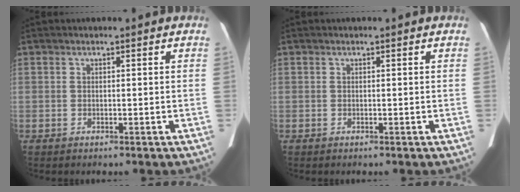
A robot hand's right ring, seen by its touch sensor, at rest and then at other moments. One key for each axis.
{"total": 0.0}